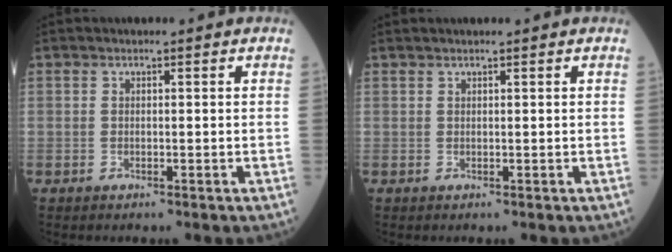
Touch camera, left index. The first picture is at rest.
{"total": 1.2, "force": [1.0, -0.2, 0.5], "torque": [-0.011, 0.014, 0.024]}